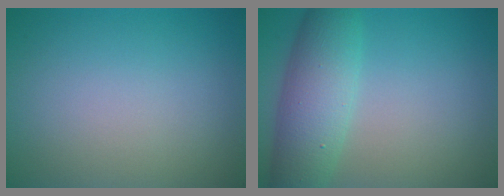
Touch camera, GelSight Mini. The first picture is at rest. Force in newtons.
{"total": 6.0, "press": 6.0, "slide": 0.3}